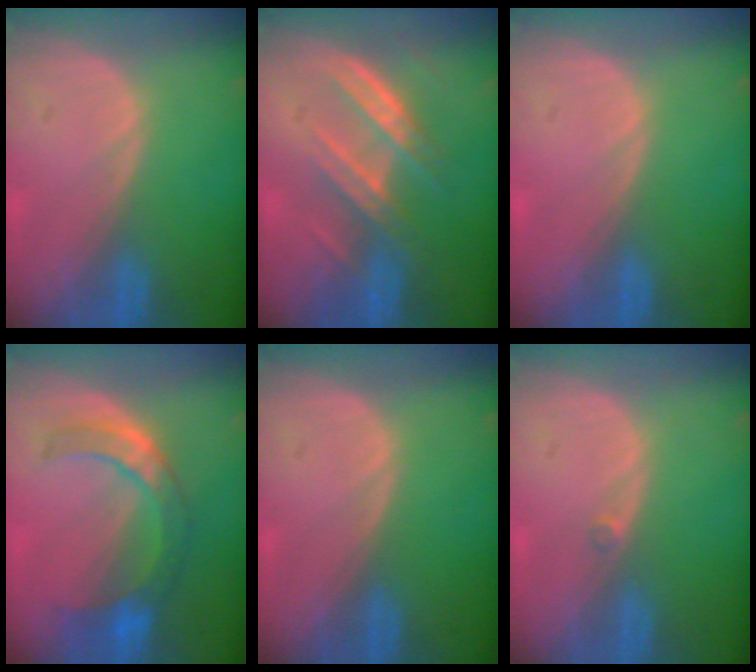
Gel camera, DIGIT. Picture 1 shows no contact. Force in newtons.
{"total": 7.2, "press": 6.7, "slide": 2.6}
{"total": 0.0}
{"total": 7.5, "press": 7.3, "slide": 1.8}
{"total": 0.0}
{"total": 0.7, "press": 0.6, "slide": 0.3}